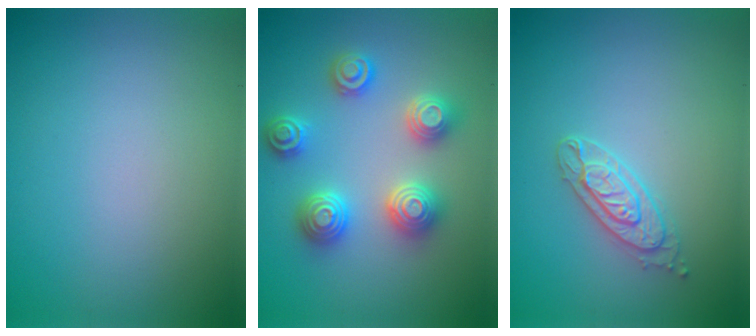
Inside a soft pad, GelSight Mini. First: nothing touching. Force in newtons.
{"total": 4.8, "press": 4.8, "slide": 0.6}
{"total": 2.5, "press": 2.4, "slide": 0.6}